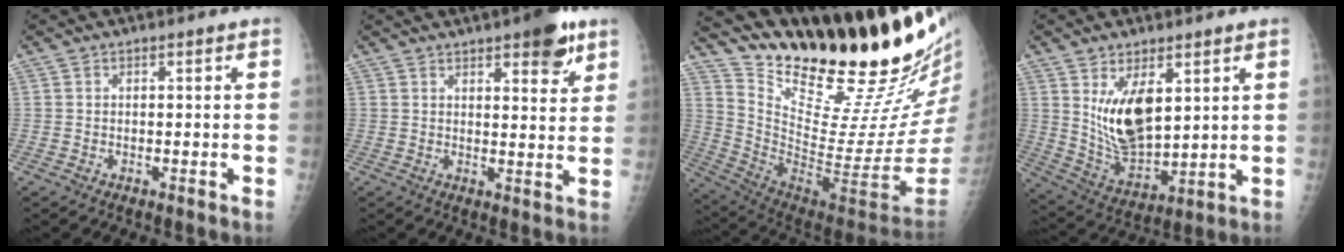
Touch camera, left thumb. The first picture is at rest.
{"total": 8.1, "force": [5.1, 2.6, 5.8], "torque": [-0.060, -0.025, 0.066]}
{"total": 31.4, "force": [25.7, 6.0, 17.1], "torque": [-0.243, -0.173, 0.391]}
{"total": 12.2, "force": [4.4, 6.1, 9.6], "torque": [-0.151, -0.034, 0.100]}